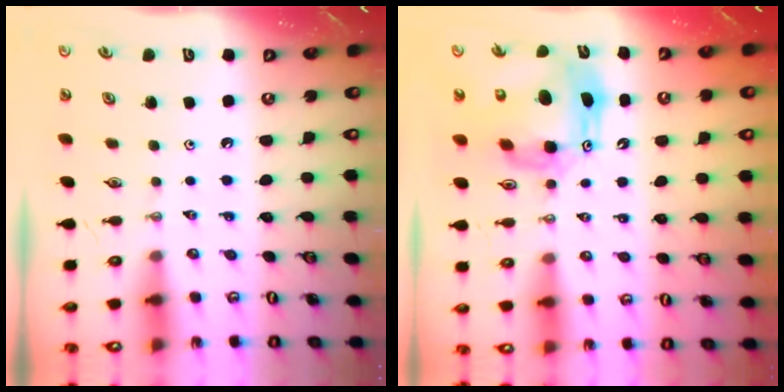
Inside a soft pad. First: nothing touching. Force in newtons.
{"total": 14.2, "press": 14.2, "slide": 1.5}